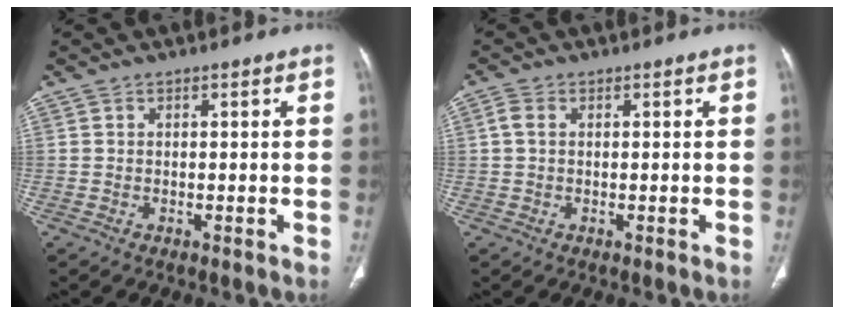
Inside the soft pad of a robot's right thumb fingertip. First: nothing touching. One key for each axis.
{"total": 2.0, "fx": 0.2, "fy": 1.5, "fz": 1.3, "tx": -0.033, "ty": 0.004, "tz": 0.002}